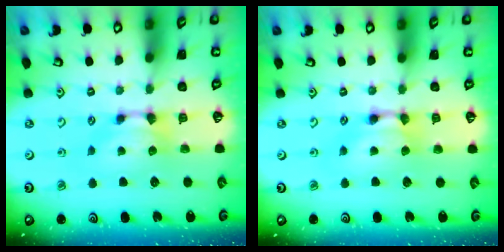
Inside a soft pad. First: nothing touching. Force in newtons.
{"total": 2.1, "press": 2.1, "slide": 0.1}